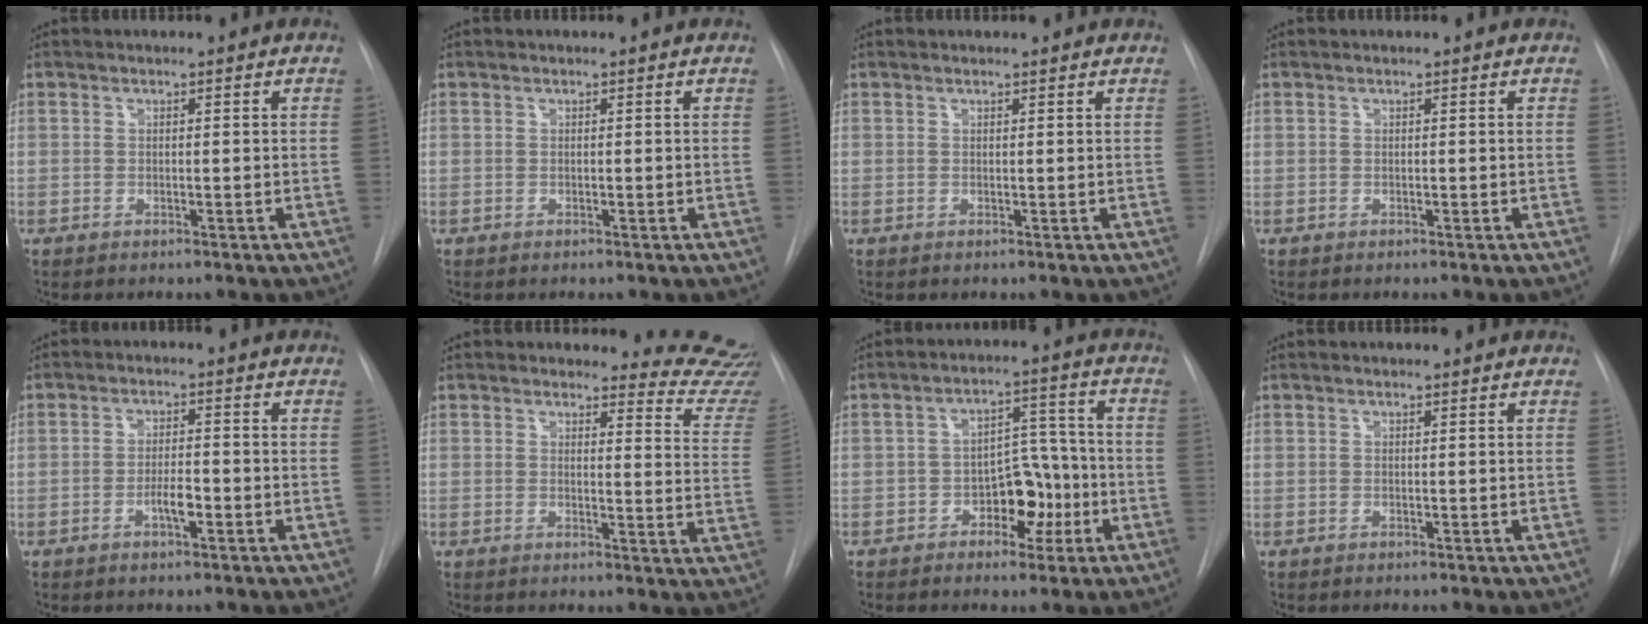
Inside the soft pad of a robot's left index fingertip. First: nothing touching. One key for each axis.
{"total": 0.0}
{"total": 1.8, "fx": 1.7, "fy": 0.3, "fz": 0.3, "tx": -0.012, "ty": 0.013, "tz": 0.018}
{"total": 0.0}
{"total": 2.9, "fx": -1.2, "fy": 0.7, "fz": 2.6, "tx": -0.044, "ty": 0.002, "tz": -0.021}
{"total": 11.4, "fx": 11.4, "fy": 0.9, "fz": -0.4, "tx": 0.040, "ty": -0.121, "tz": 0.086}
{"total": 7.0, "fx": -2.7, "fy": 4.1, "fz": 4.9, "tx": -0.066, "ty": 0.024, "tz": -0.039}
{"total": 1.1, "fx": 1.1, "fy": 0.1, "fz": 0.1, "tx": -0.008, "ty": 0.011, "tz": 0.014}